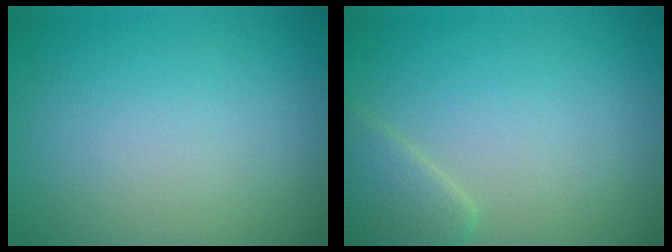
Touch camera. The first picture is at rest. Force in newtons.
{"total": 2.4, "press": 2.4, "slide": 0.1}